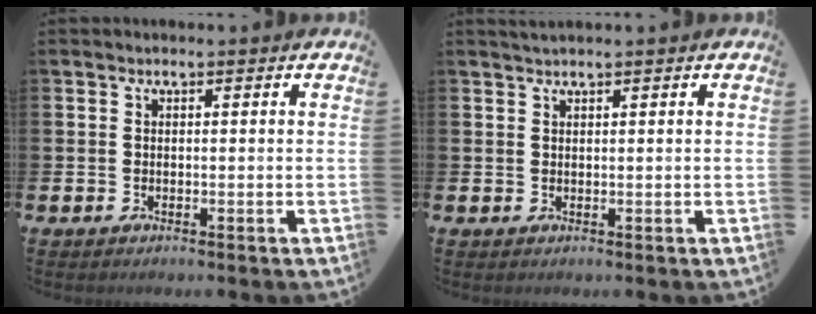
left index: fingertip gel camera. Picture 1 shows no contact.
{"total": 0.9, "force": [0.8, -0.1, 0.3], "torque": [-0.004, 0.000, 0.015]}